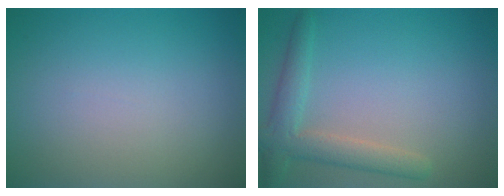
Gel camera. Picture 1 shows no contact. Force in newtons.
{"total": 3.4, "press": 3.4, "slide": 0.4}